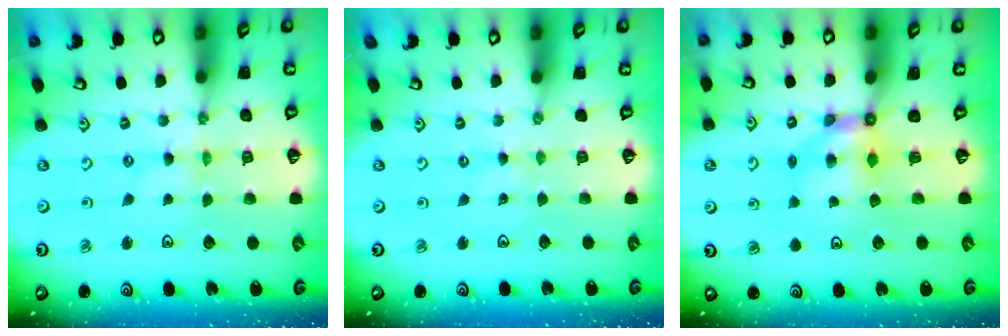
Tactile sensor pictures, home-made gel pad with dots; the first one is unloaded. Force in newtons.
{"total": 0.0}
{"total": 5.3, "press": 5.3, "slide": 0.2}